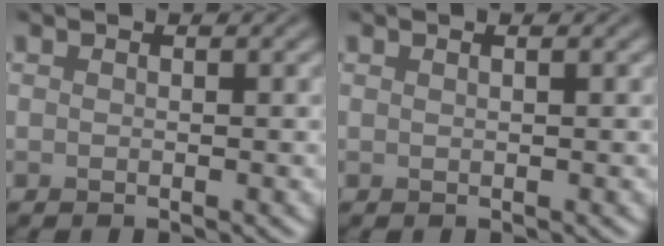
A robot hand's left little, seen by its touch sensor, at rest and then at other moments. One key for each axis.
{"total": 0.7, "fx": 0.4, "fy": 0.2, "fz": 0.5, "tx": -0.005, "ty": 0.001, "tz": 0.001}